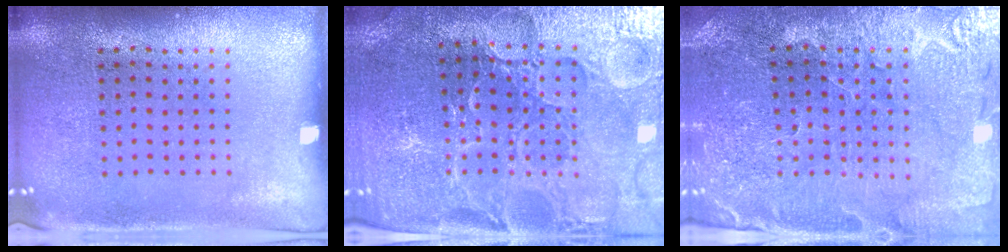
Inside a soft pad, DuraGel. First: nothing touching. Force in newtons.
{"total": 3.8, "press": 3.7, "slide": 0.6}
{"total": 1.5, "press": 1.5, "slide": 0.1}